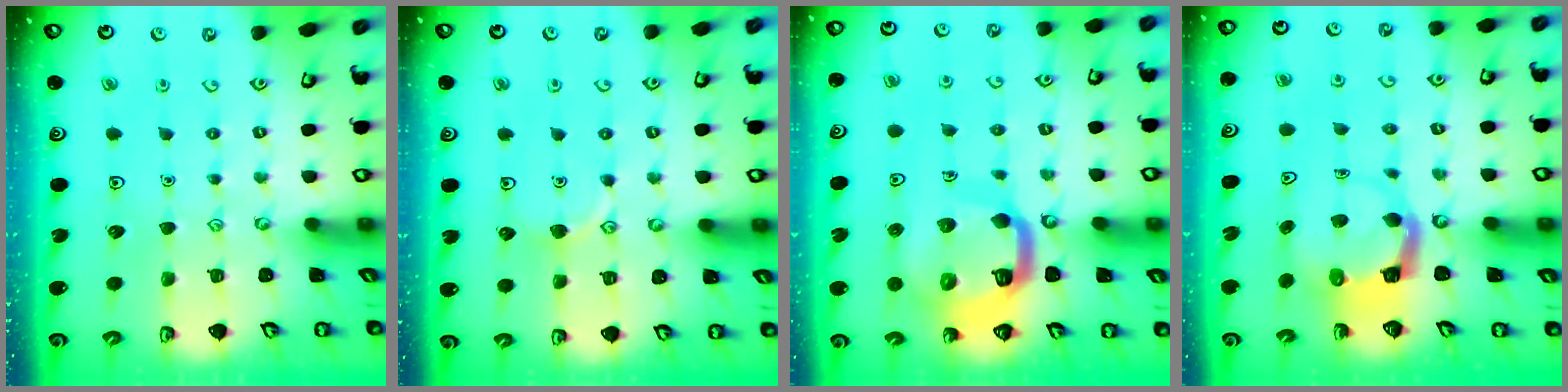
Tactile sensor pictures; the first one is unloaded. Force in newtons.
{"total": 4.7, "press": 4.6, "slide": 0.7}
{"total": 13.6, "press": 13.5, "slide": 1.6}
{"total": 3.9, "press": 3.9, "slide": 0.3}